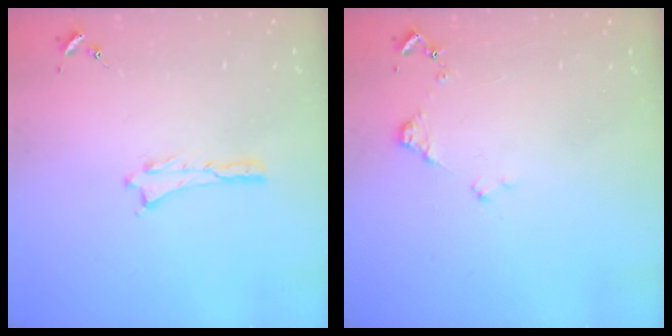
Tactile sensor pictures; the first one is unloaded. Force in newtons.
{"total": 1.2, "press": 1.2, "slide": 0.2}